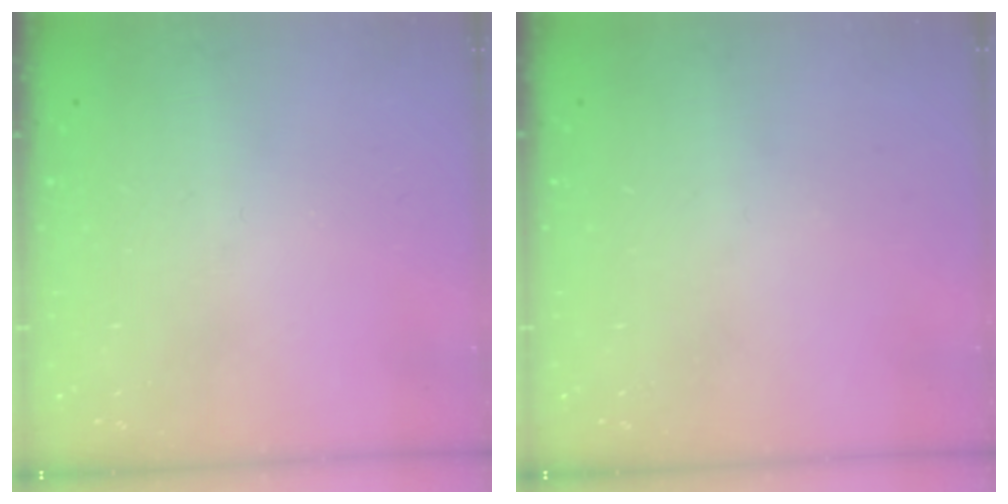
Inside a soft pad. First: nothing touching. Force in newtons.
{"total": 0.0}